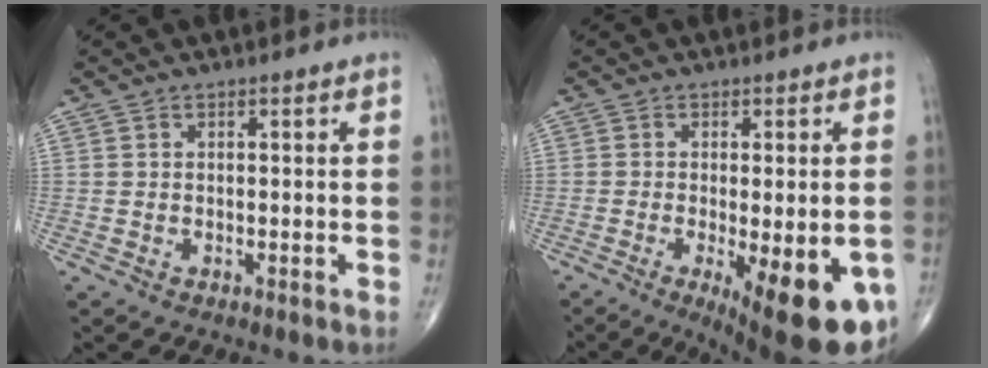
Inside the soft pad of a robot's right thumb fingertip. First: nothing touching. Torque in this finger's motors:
{"motor_torque": [0.08, 0.93, 0.33, -0.35, 0.28]}